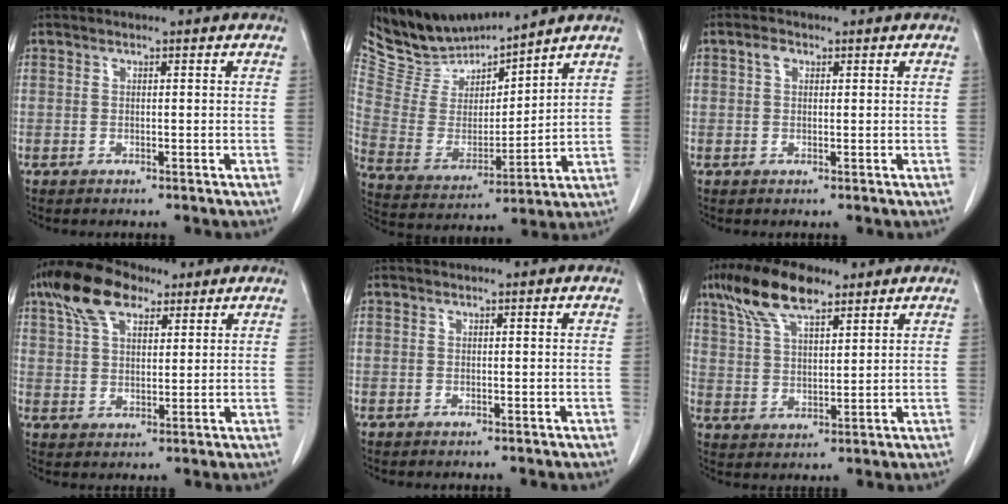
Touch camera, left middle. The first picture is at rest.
{"total": 11.2, "force": [11.1, 1.3, 1.5], "torque": [-0.047, -0.004, 0.235]}
{"total": 1.6, "force": [0.6, 1.1, 0.9], "torque": [-0.021, 0.007, 0.009]}
{"total": 9.5, "force": [5.8, 4.6, 5.9], "torque": [-0.127, 0.029, 0.109]}
{"total": 0.0}
{"total": 10.5, "force": [7.1, 3.3, 6.9], "torque": [-0.144, 0.021, 0.136]}